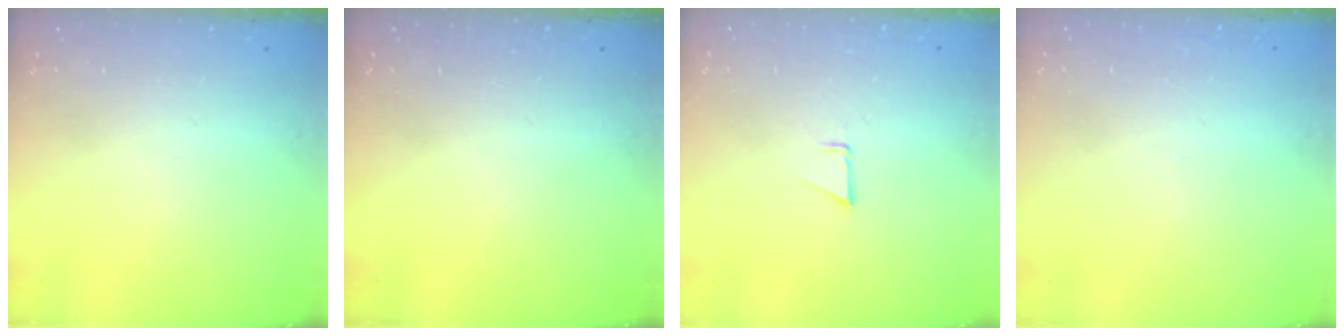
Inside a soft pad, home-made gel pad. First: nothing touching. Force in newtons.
{"total": 0.0}
{"total": 0.8, "press": 0.8, "slide": 0.1}
{"total": 2.6, "press": 2.6, "slide": 0.2}